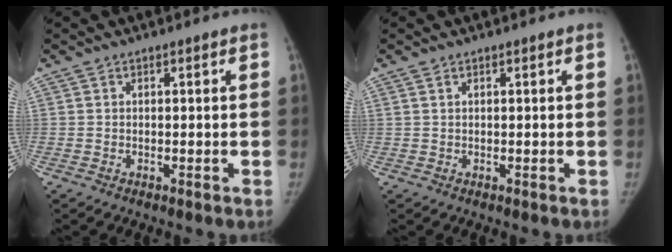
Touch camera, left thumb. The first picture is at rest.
{"total": 0.6, "force": [0.4, 0.2, 0.4], "torque": [-0.011, 0.004, 0.009]}